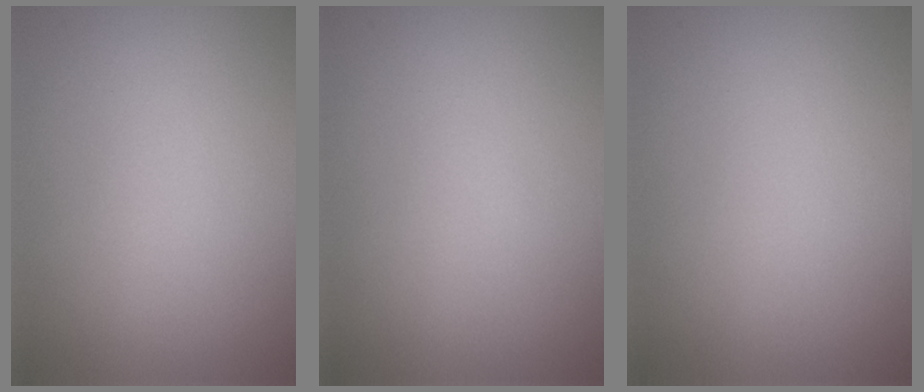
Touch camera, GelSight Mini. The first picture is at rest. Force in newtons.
{"total": 0.0}
{"total": 0.0}